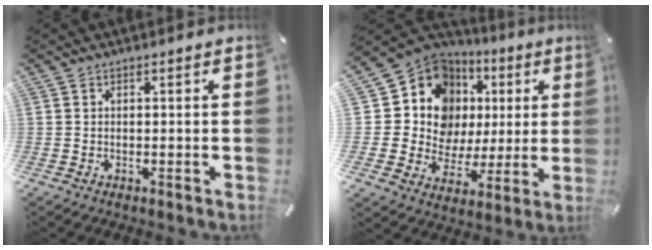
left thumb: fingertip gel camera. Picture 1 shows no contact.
{"total": 13.5, "force": [5.5, 11.4, 4.5], "torque": [-0.075, -0.063, 0.111]}